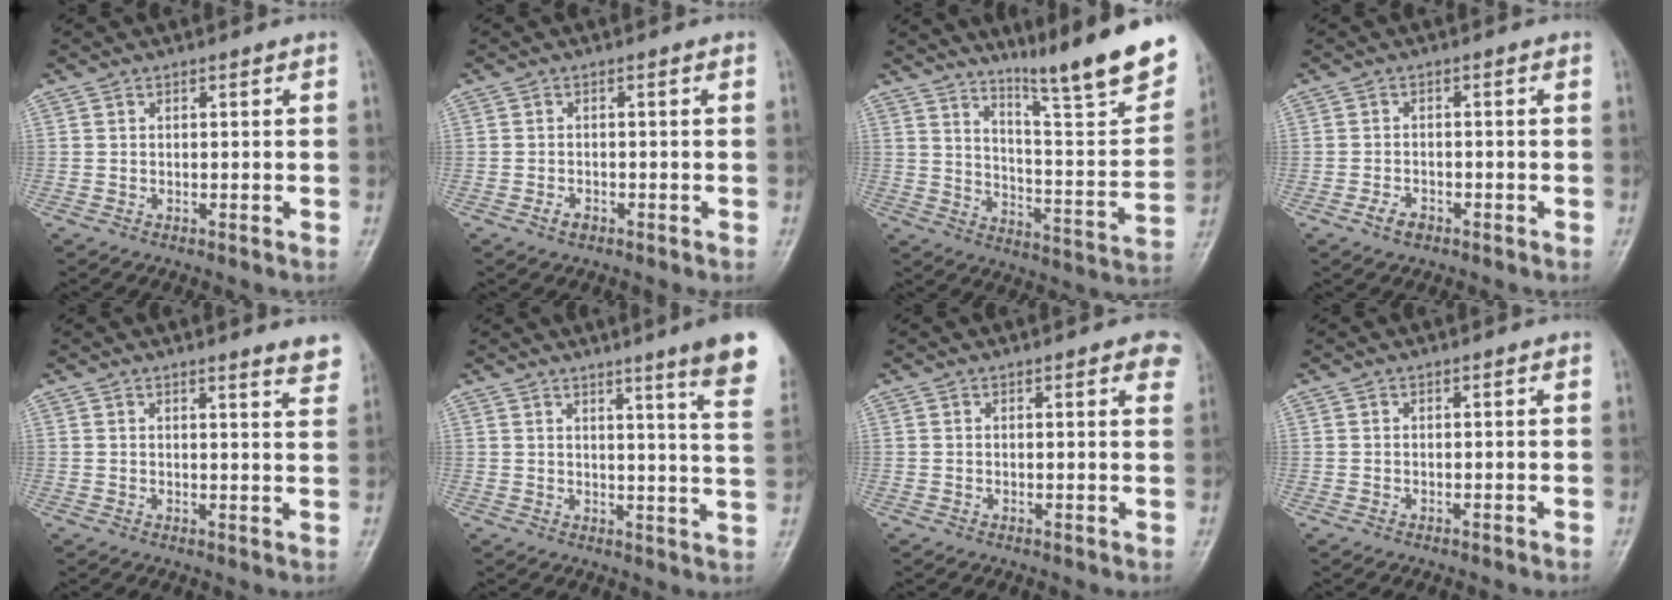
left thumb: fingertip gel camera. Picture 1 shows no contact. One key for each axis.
{"total": 1.6, "fx": -0.9, "fy": 0.9, "fz": 0.9, "tx": -0.018, "ty": 0.004, "tz": -0.016}
{"total": 20.9, "fx": 15.8, "fy": 1.8, "fz": 13.5, "tx": -0.172, "ty": -0.108, "tz": 0.236}
{"total": 2.6, "fx": -1.6, "fy": 1.5, "fz": 1.4, "tx": -0.027, "ty": 0.008, "tz": -0.026}
{"total": 4.6, "fx": 4.0, "fy": 0.4, "fz": 2.2, "tx": -0.015, "ty": -0.025, "tz": 0.036}
{"total": 13.3, "fx": 8.8, "fy": 0.2, "fz": 10.0, "tx": -0.116, "ty": -0.047, "tz": 0.093}
{"total": 4.3, "fx": 2.7, "fy": 1.4, "fz": 3.1, "tx": -0.017, "ty": -0.002, "tz": 0.023}
{"total": 0.0}